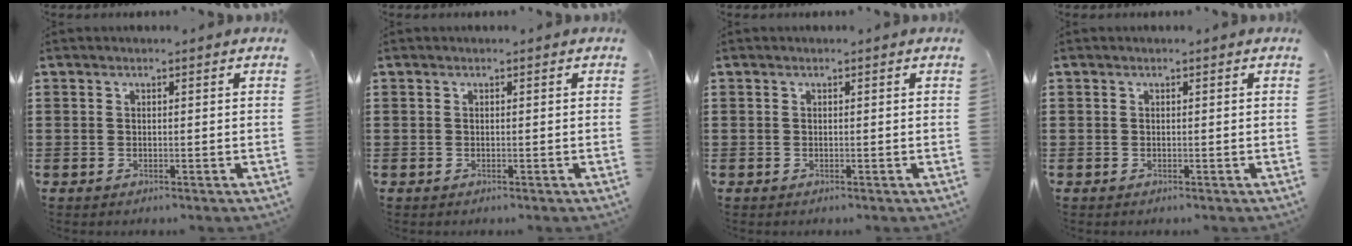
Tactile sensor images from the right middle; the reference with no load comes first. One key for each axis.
{"total": 0.0}
{"total": 0.0}
{"total": 0.0}